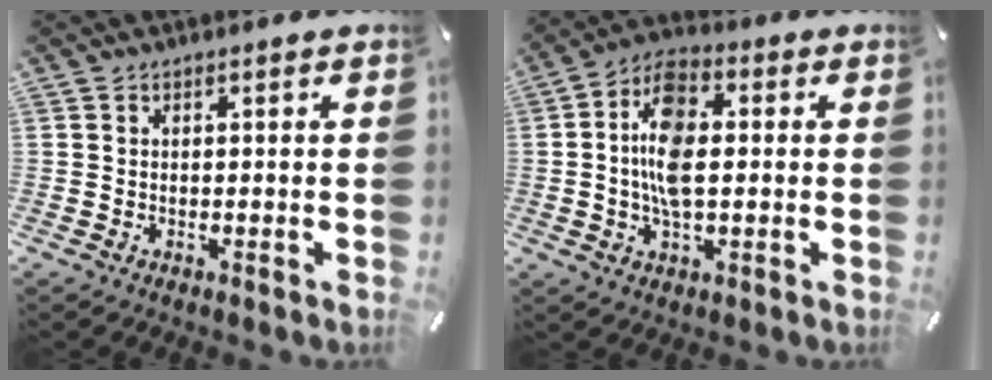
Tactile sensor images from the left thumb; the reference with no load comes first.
{"total": 11.3, "force": [0.1, 6.3, 9.3], "torque": [-0.192, 0.006, -0.002]}